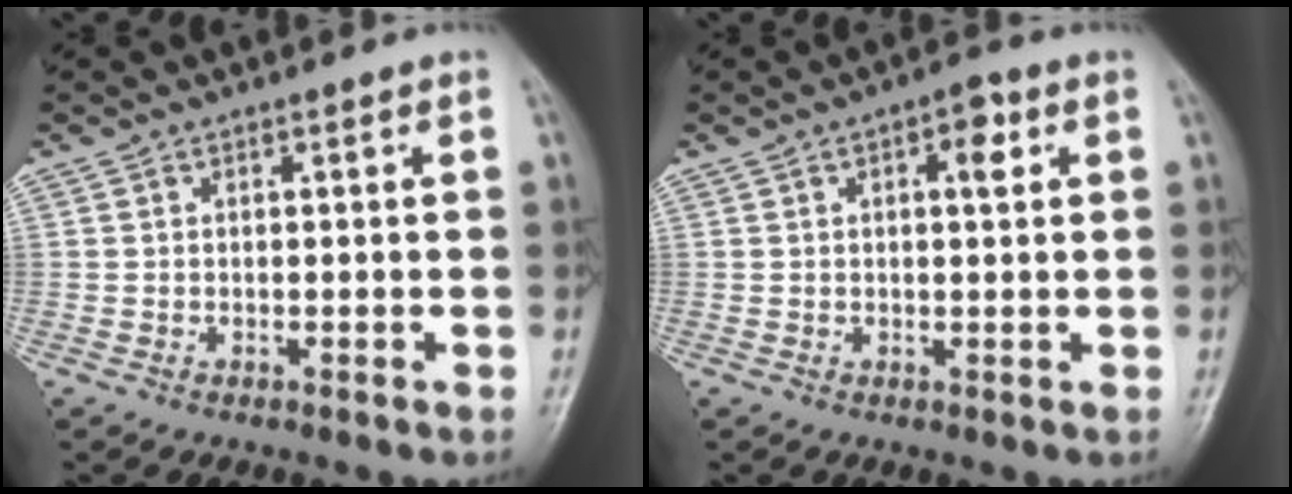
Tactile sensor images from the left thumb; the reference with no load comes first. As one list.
[{"total": 4.1, "force": [1.4, 1.7, 3.5], "torque": [-0.040, 0.004, 0.014]}]